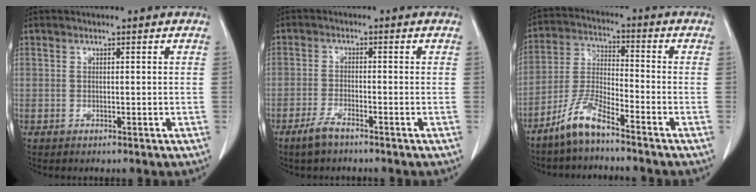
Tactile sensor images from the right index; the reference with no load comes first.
{"total": 3.0, "force": [-2.4, 0.5, 1.7], "torque": [-0.040, -0.004, -0.046]}
{"total": 7.6, "force": [-5.9, 1.0, 4.7], "torque": [-0.107, -0.014, -0.125]}